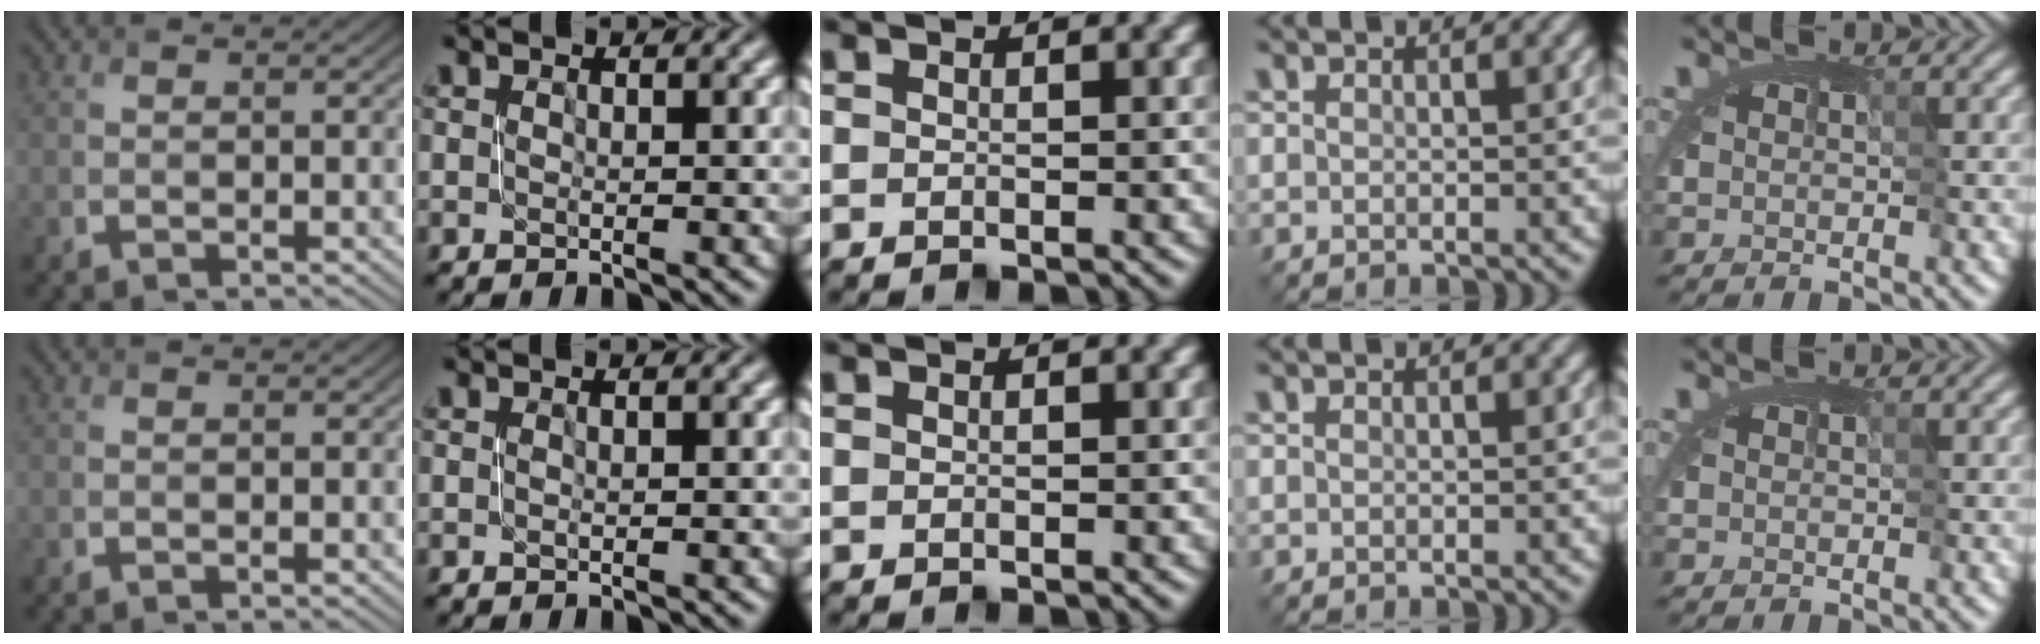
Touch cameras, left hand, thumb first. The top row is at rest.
{}